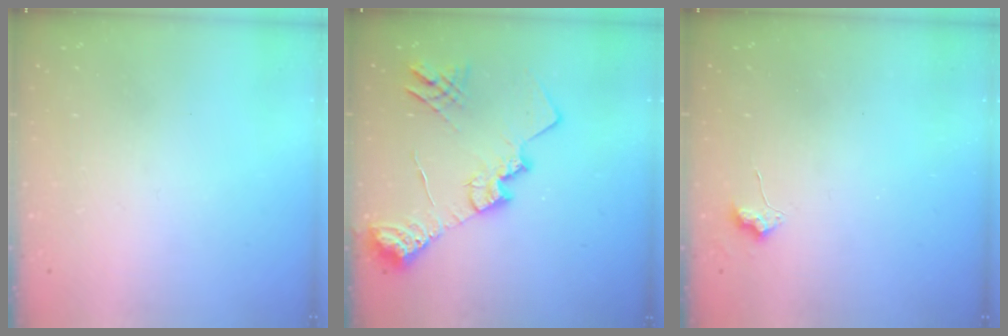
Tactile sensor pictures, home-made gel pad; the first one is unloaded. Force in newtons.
{"total": 19.1, "press": 19.0, "slide": 1.6}
{"total": 6.5, "press": 6.4, "slide": 0.9}